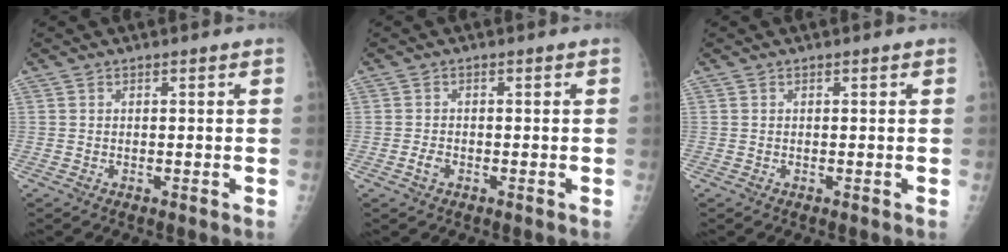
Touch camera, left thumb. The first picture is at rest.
{"total": 1.8, "force": [-0.8, 1.2, 1.1], "torque": [-0.019, 0.003, -0.016]}
{"total": 0.0}